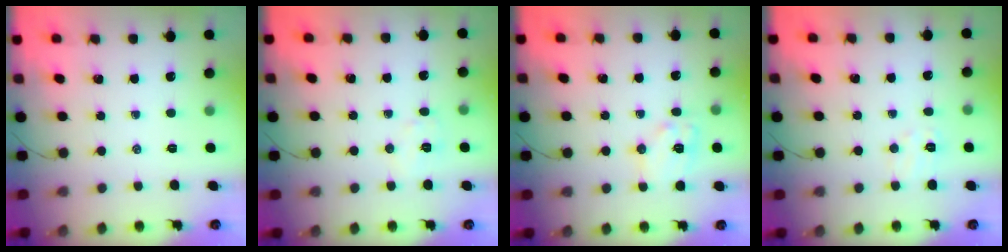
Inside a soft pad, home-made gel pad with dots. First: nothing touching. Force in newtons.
{"total": 5.1, "press": 5.0, "slide": 0.8}
{"total": 10.5, "press": 10.5, "slide": 0.4}
{"total": 5.0, "press": 4.9, "slide": 1.1}